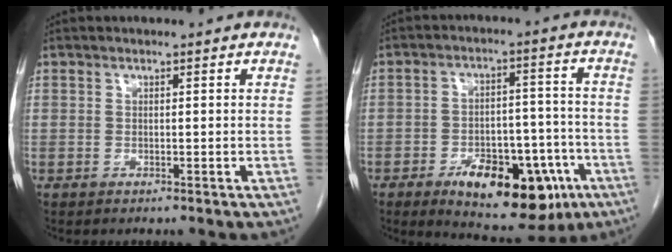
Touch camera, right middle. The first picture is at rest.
{"total": 15.4, "force": [-7.9, 6.9, 11.3], "torque": [-0.144, 0.011, -0.106]}